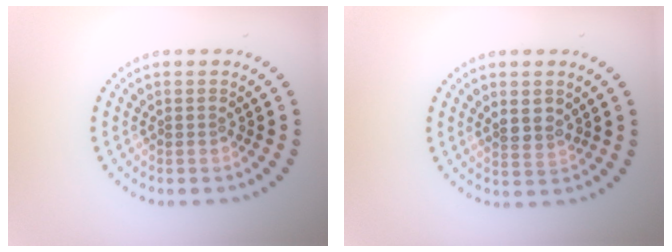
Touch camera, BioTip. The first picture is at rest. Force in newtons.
{"total": 2.1, "press": 1.9, "slide": 0.9}